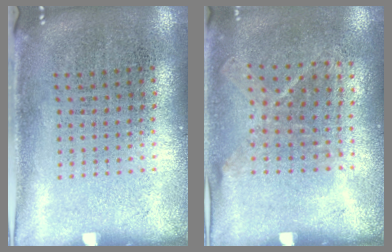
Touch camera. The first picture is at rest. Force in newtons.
{"total": 1.1, "press": 0.9, "slide": 0.7}